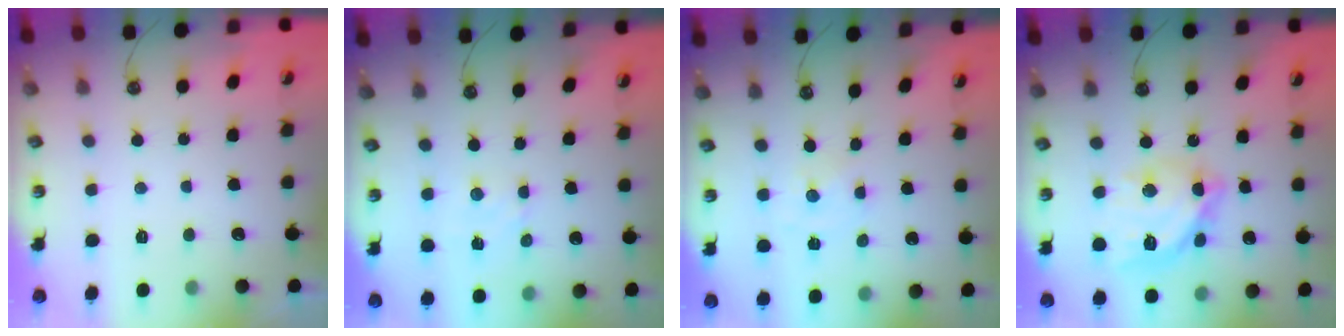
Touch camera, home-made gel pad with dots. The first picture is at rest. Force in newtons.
{"total": 2.3, "press": 2.3, "slide": 0.4}
{"total": 0.0}
{"total": 15.8, "press": 15.8, "slide": 1.1}